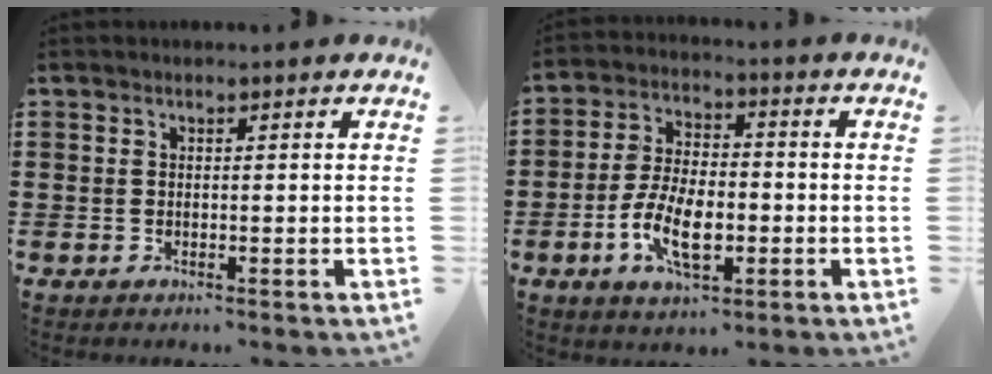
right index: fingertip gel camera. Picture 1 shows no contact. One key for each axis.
{"total": 8.7, "fx": -2.9, "fy": 4.2, "fz": 7.0, "tx": -0.157, "ty": -0.003, "tz": -0.058}